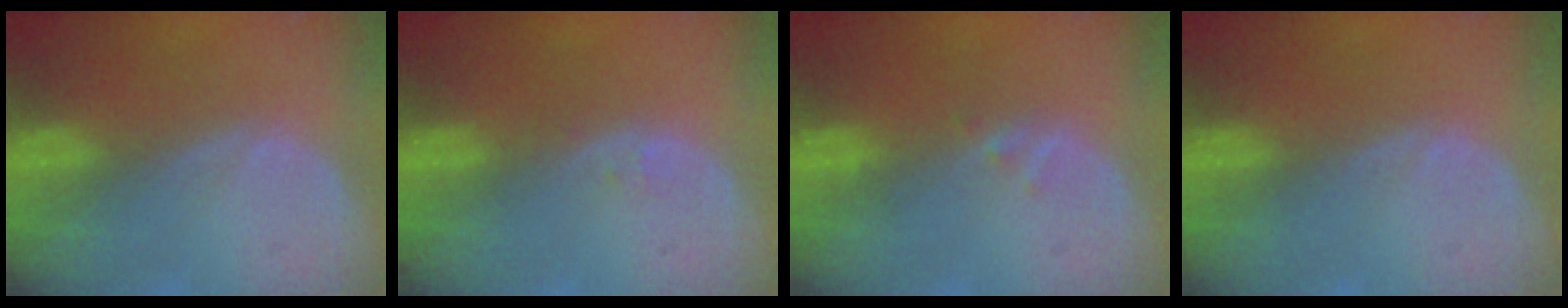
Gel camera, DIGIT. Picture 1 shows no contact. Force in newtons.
{"total": 0.6, "press": 0.6, "slide": 0.1}
{"total": 0.8, "press": 0.8, "slide": 0.1}
{"total": 0.0}